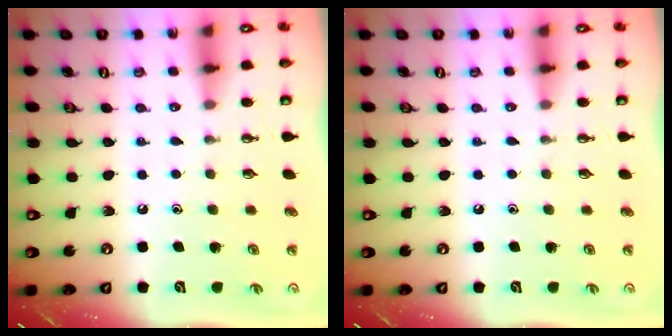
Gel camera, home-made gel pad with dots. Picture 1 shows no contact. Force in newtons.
{"total": 0.0}